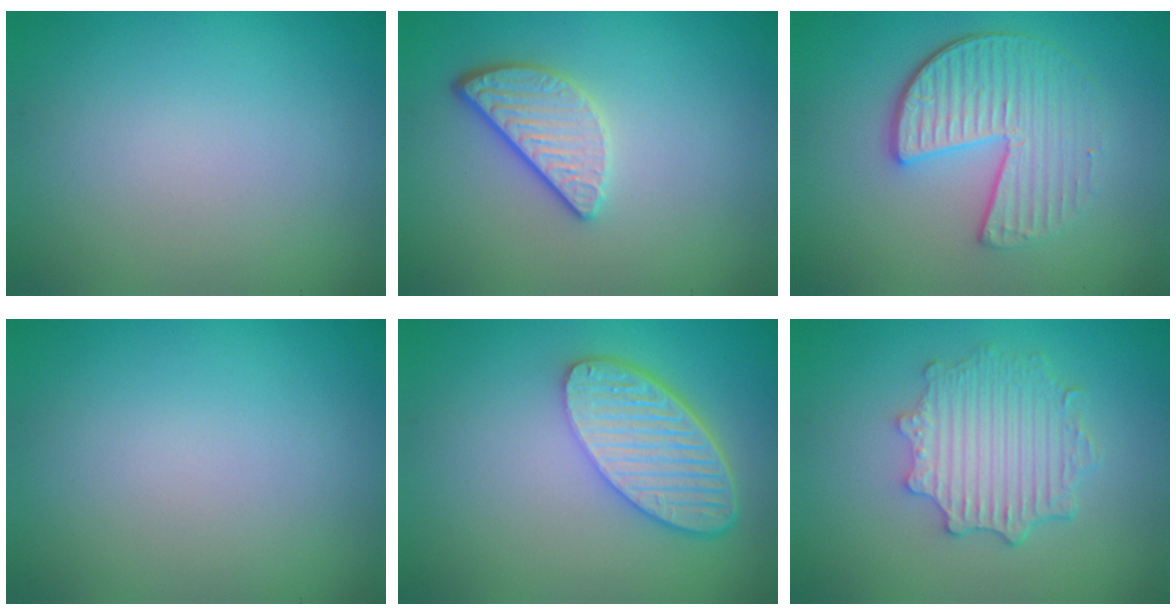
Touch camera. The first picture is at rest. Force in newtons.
{"total": 3.2, "press": 2.7, "slide": 1.7}
{"total": 4.6, "press": 3.8, "slide": 2.5}
{"total": 0.0}
{"total": 6.1, "press": 4.7, "slide": 3.9}
{"total": 4.5, "press": 3.6, "slide": 2.7}